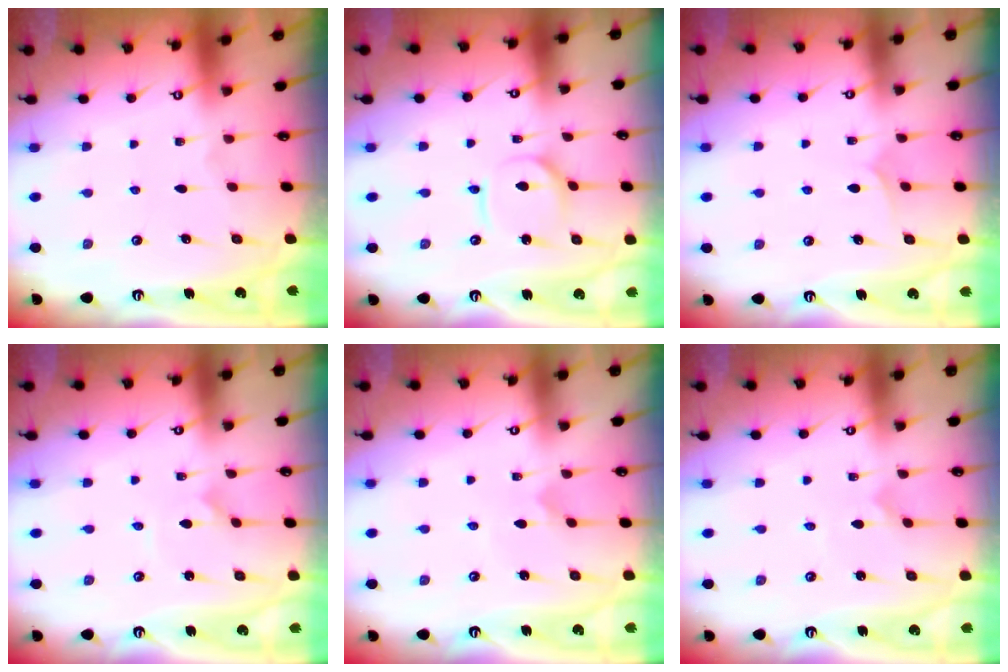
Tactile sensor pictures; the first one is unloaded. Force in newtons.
{"total": 4.4, "press": 4.4, "slide": 0.5}
{"total": 4.0, "press": 4.0, "slide": 0.4}
{"total": 0.6, "press": 0.6, "slide": 0.1}
{"total": 2.3, "press": 2.3, "slide": 0.2}
{"total": 0.0}